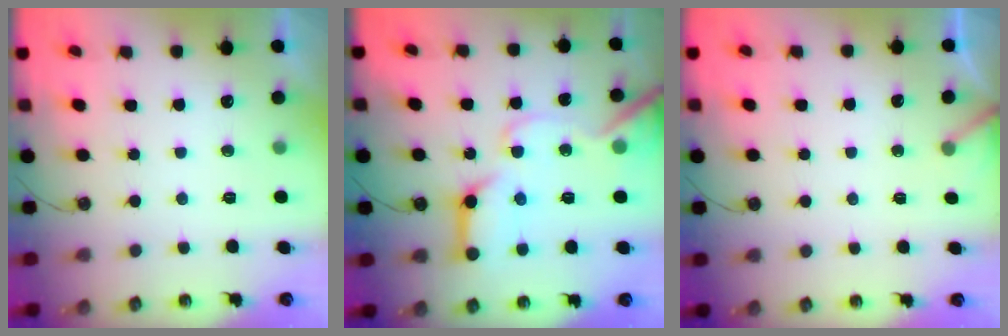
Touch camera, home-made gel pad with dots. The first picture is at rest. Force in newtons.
{"total": 18.4, "press": 18.2, "slide": 2.0}
{"total": 1.9, "press": 1.9, "slide": 0.1}